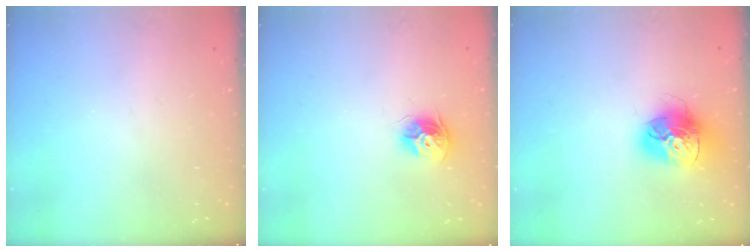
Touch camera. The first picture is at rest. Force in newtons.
{"total": 9.5, "press": 9.5, "slide": 0.3}
{"total": 16.2, "press": 16.1, "slide": 1.6}